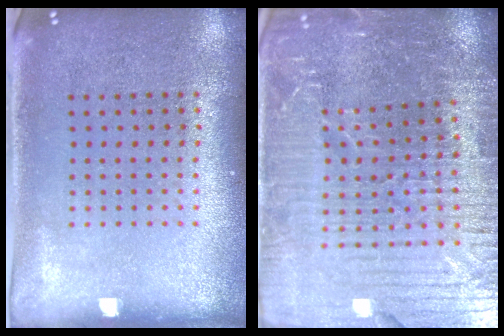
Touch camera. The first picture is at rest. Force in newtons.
{"total": 5.3, "press": 4.8, "slide": 2.0}